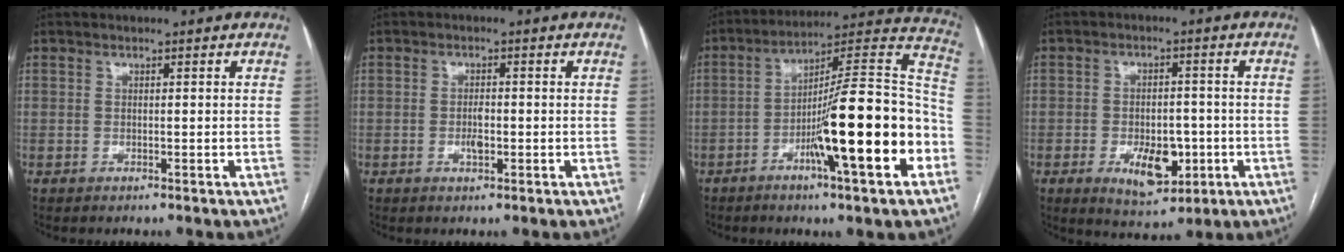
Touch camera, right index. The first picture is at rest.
{"total": 2.2, "force": [-0.5, 0.8, 1.9], "torque": [-0.034, 0.001, -0.007]}
{"total": 20.6, "force": [-6.8, 1.4, 19.4], "torque": [-0.261, 0.009, -0.108]}
{"total": 8.1, "force": [-2.8, 4.2, 6.4], "torque": [-0.099, 0.000, -0.031]}